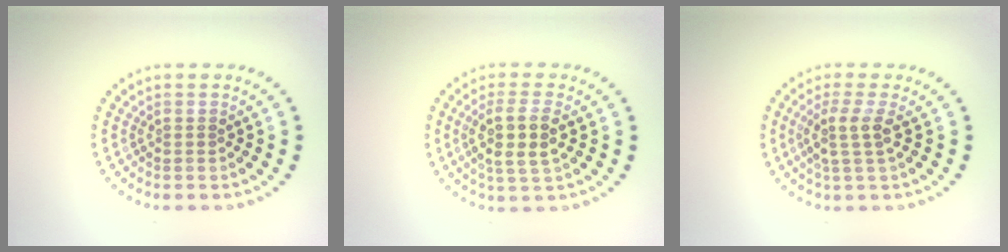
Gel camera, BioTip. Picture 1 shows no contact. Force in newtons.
{"total": 3.7, "press": 3.4, "slide": 1.3}
{"total": 2.6, "press": 2.0, "slide": 1.6}